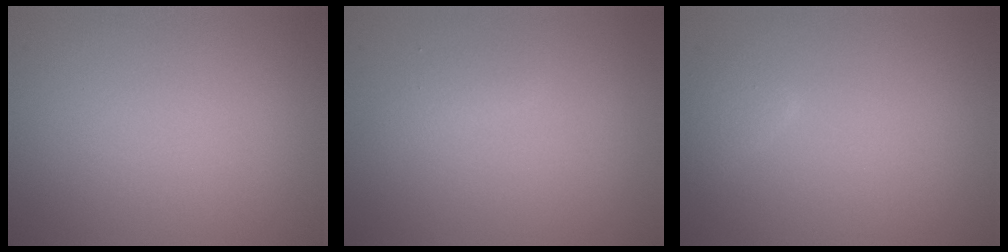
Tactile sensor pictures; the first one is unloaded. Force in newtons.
{"total": 1.0, "press": 1.0, "slide": 0.0}
{"total": 1.2, "press": 1.2, "slide": 0.1}